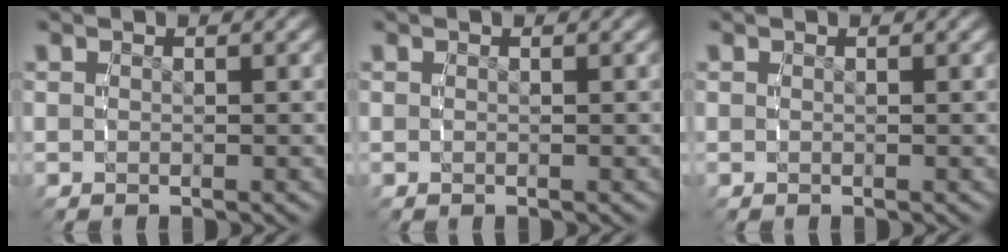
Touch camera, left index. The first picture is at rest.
{"total": 0.0}
{"total": 0.0}